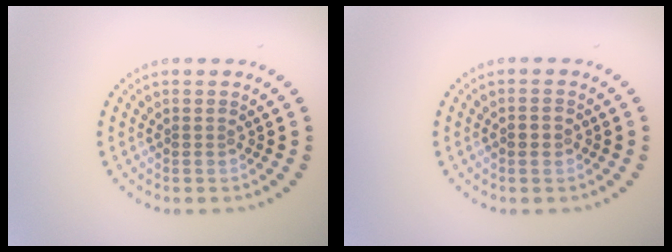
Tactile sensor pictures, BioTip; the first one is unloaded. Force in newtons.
{"total": 1.7, "press": 1.7, "slide": 0.1}